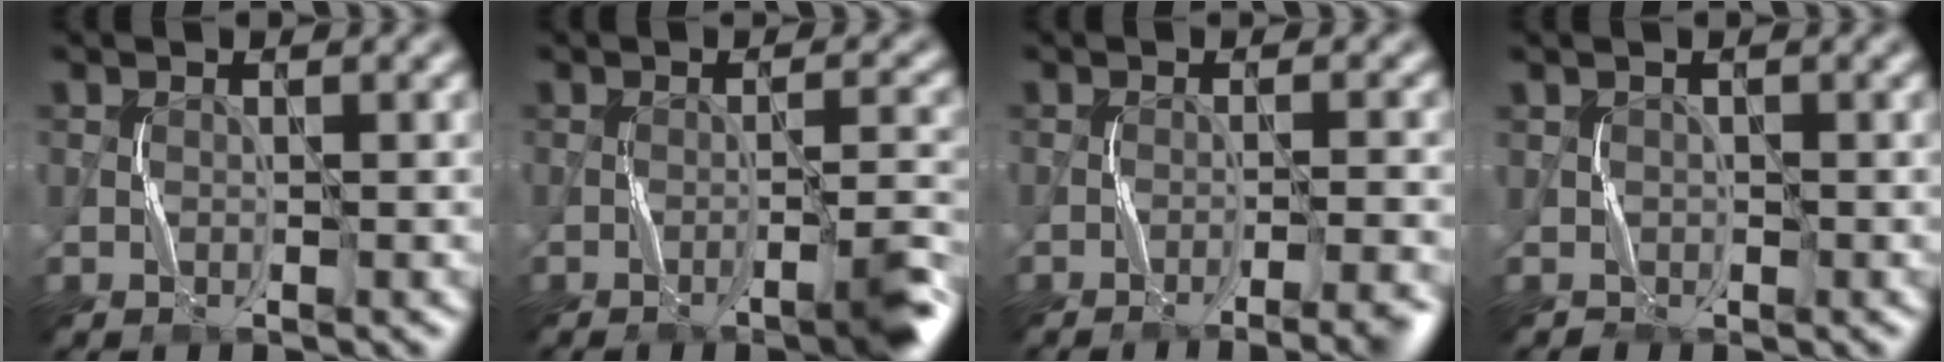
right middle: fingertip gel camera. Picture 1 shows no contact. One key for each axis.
{"total": 2.9, "fx": -1.3, "fy": -0.1, "fz": 2.5, "tx": -0.038, "ty": 0.012, "tz": -0.028}
{"total": 4.5, "fx": -2.9, "fy": 0.8, "fz": 3.4, "tx": -0.032, "ty": 0.015, "tz": -0.040}
{"total": 1.1, "fx": 0.2, "fy": 1.1, "fz": -0.3, "tx": 0.002, "ty": -0.001, "tz": 0.005}